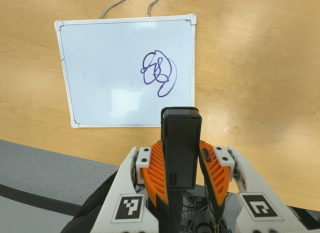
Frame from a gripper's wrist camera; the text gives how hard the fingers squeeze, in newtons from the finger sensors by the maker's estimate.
{"total": 3.6, "left": 2.1, "right": 5.1}